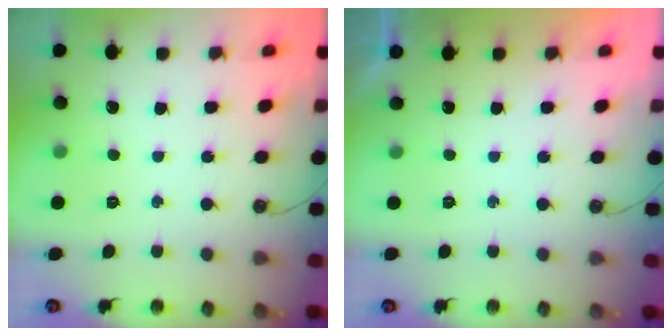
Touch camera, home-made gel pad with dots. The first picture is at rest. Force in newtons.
{"total": 0.0}